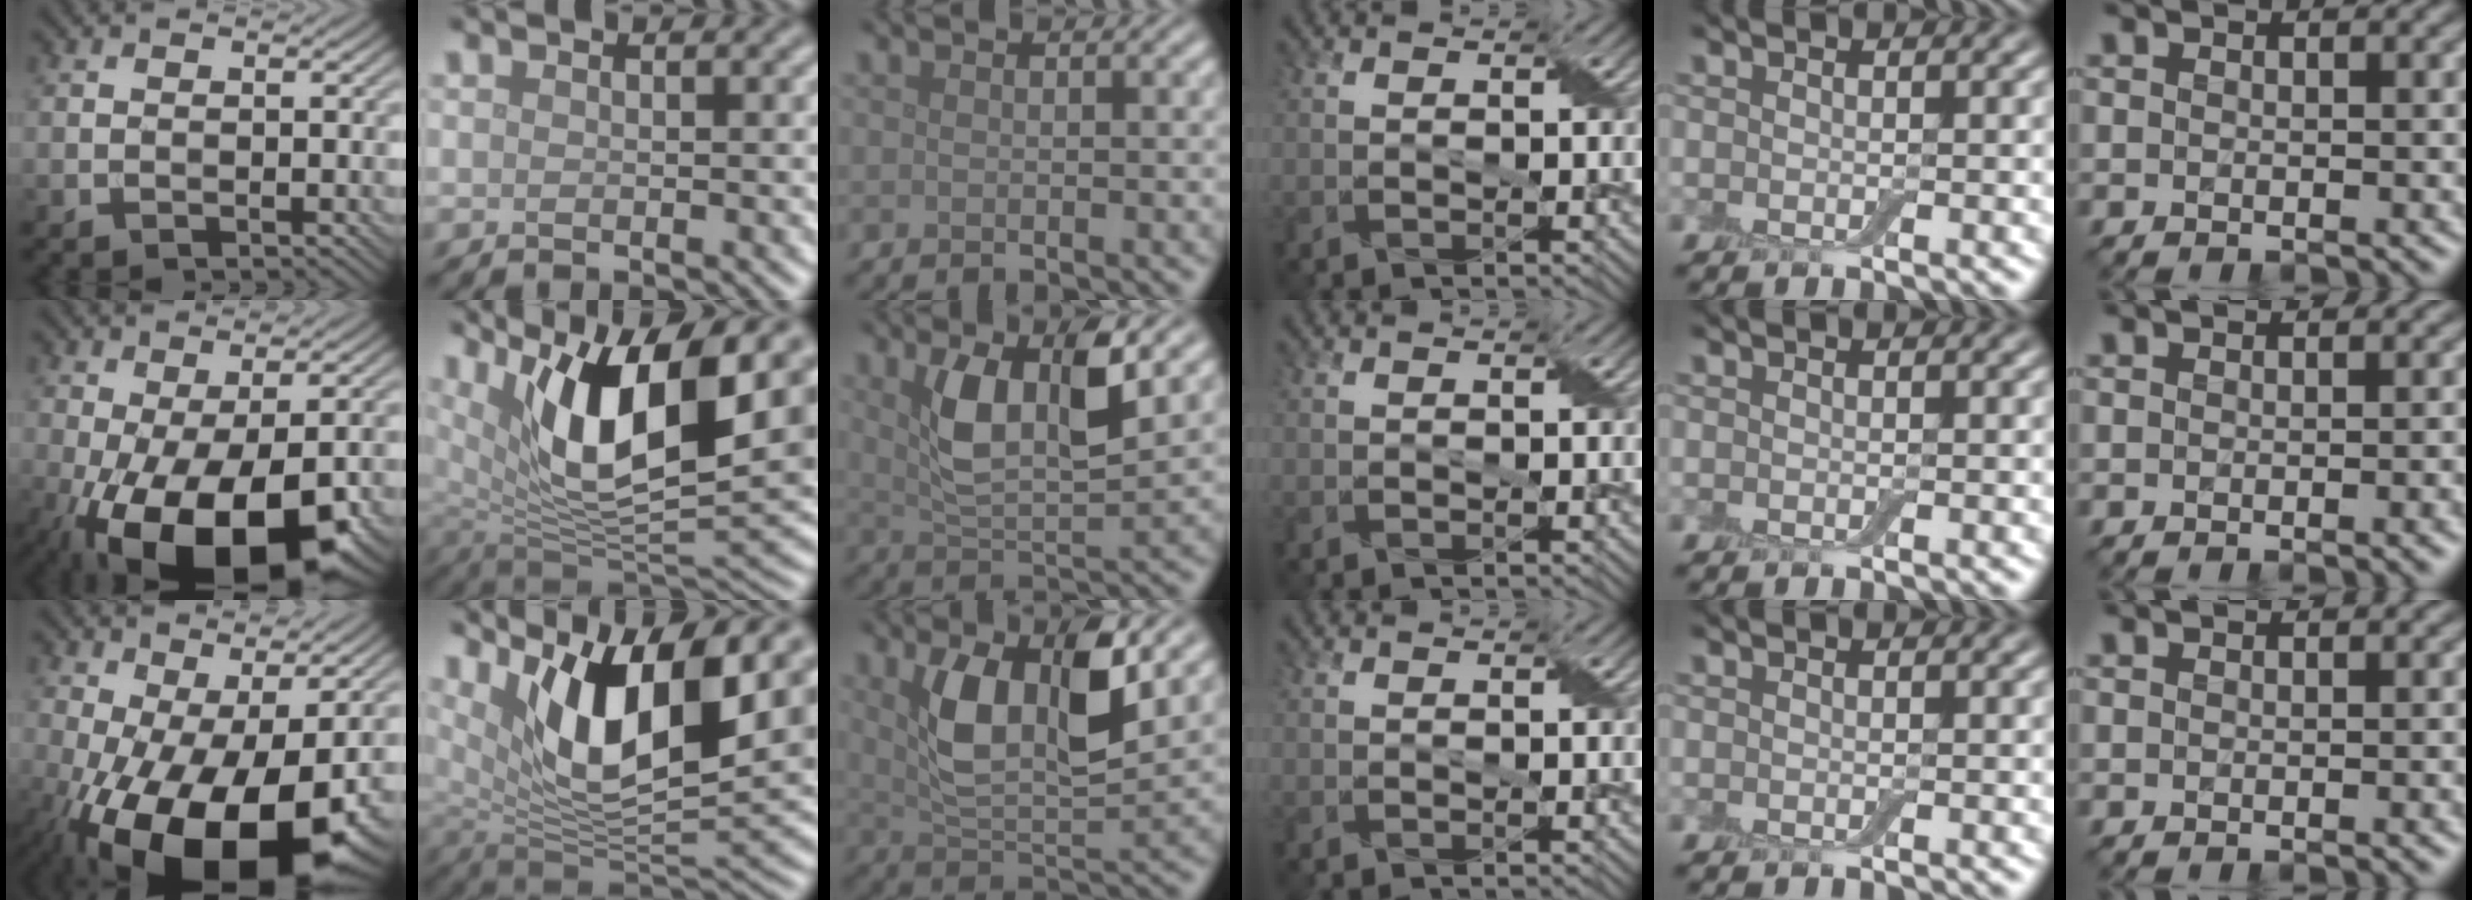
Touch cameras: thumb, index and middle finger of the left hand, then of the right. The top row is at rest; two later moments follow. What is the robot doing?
{"motion": "wrap", "object": "adhesive wrap"}